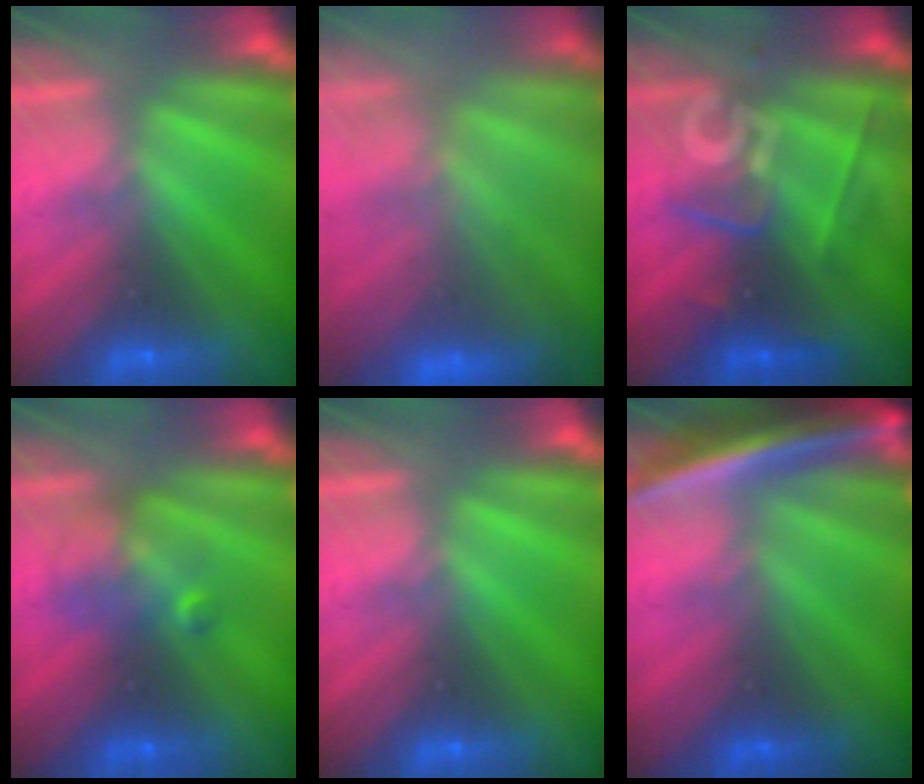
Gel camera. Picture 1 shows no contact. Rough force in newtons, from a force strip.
{"total": 9.0}
{"total": 2.7}
{"total": 2.4}
{"total": 0.0}
{"total": 7.1}